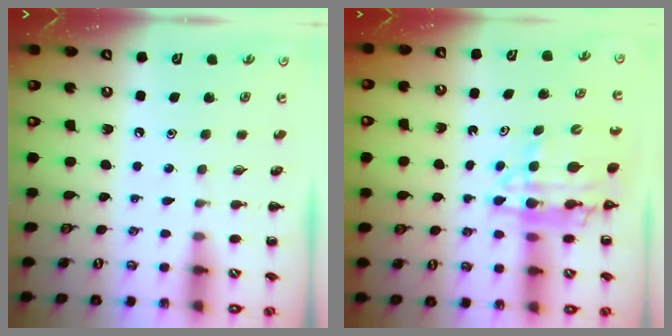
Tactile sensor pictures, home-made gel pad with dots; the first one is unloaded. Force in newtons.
{"total": 10.5, "press": 10.0, "slide": 3.3}